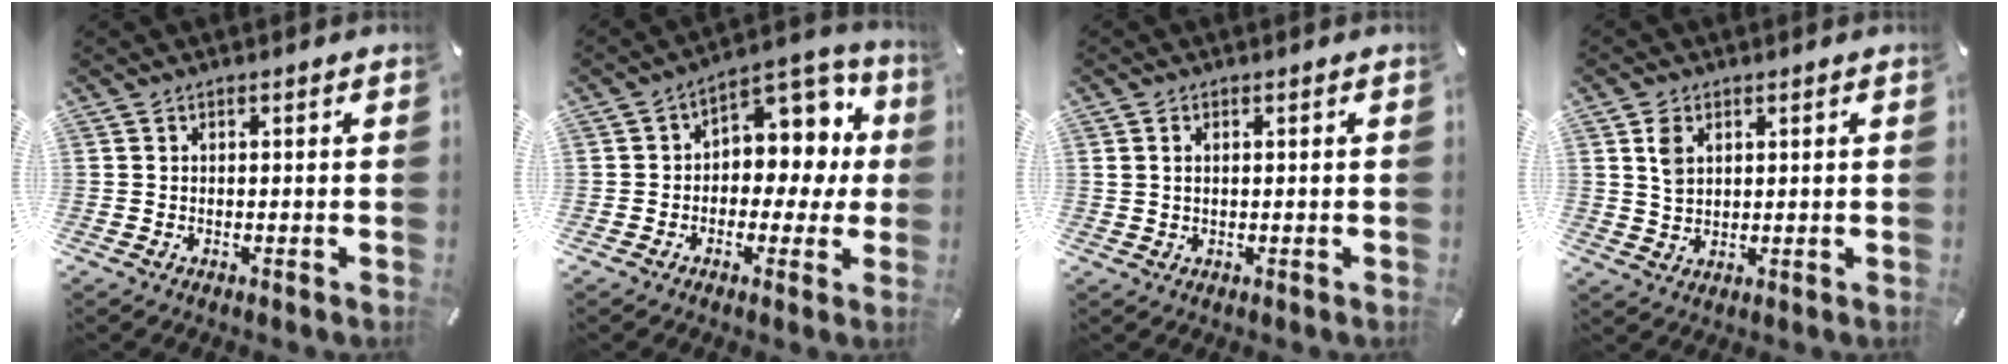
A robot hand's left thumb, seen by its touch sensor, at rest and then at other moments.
{"total": 9.8, "force": [2.3, 7.2, 6.2], "torque": [-0.077, -0.021, 0.042]}
{"total": 1.6, "force": [0.4, 1.1, 1.0], "torque": [-0.023, 0.005, 0.006]}
{"total": 4.3, "force": [1.8, 3.3, 2.1], "torque": [-0.040, 0.003, 0.033]}